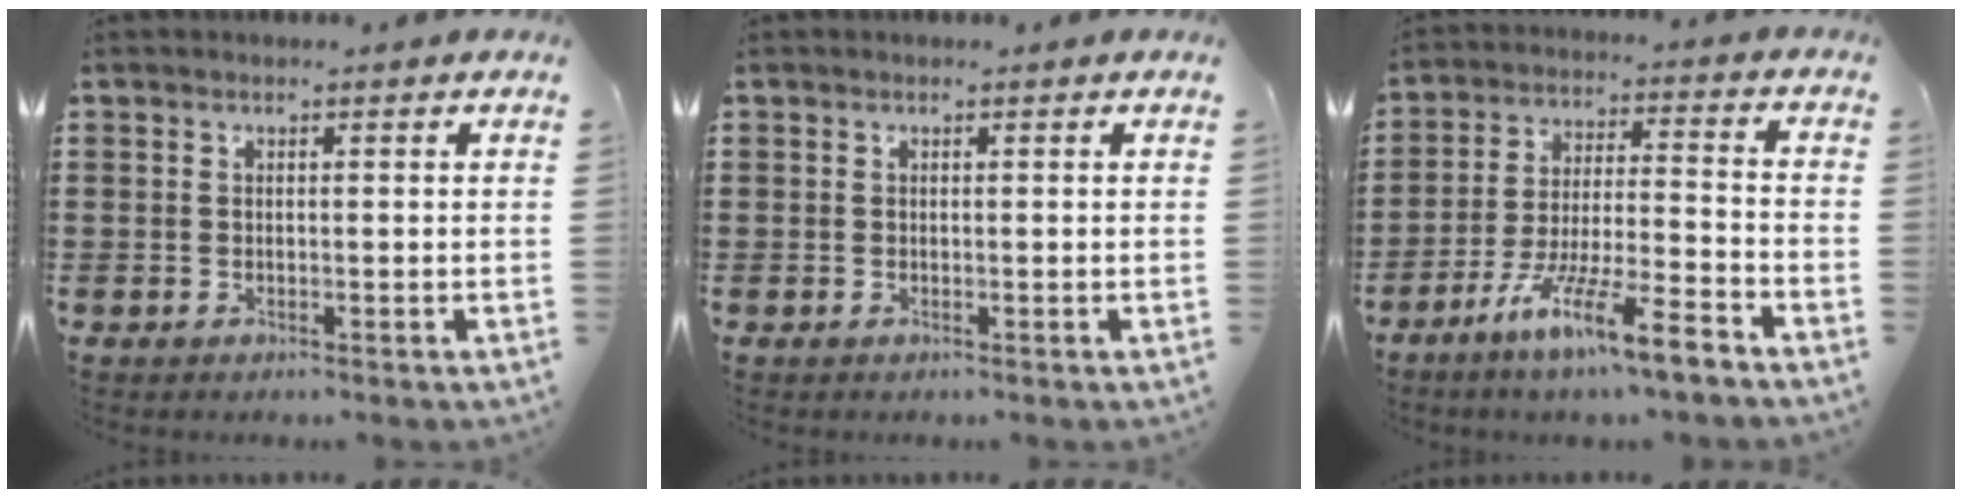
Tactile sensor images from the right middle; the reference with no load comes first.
{"total": 0.0}
{"total": 10.4, "force": [-8.0, 0.7, 6.7], "torque": [-0.124, 0.005, -0.153]}